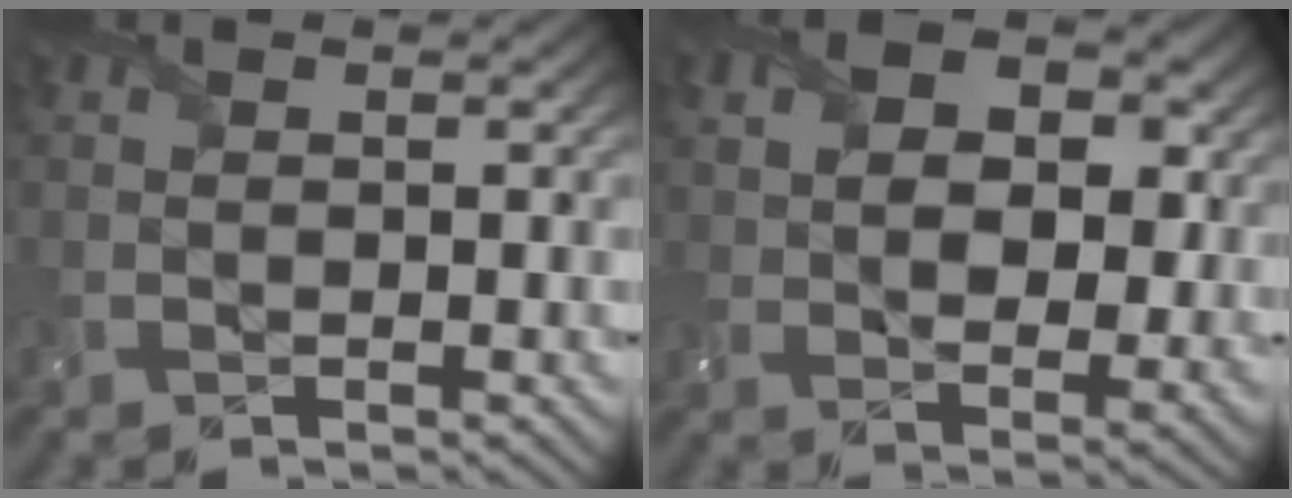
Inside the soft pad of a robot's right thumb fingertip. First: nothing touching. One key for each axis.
{"total": 8.3, "fx": 3.1, "fy": 5.3, "fz": 5.5, "tx": -0.118, "ty": 0.003, "tz": 0.056}